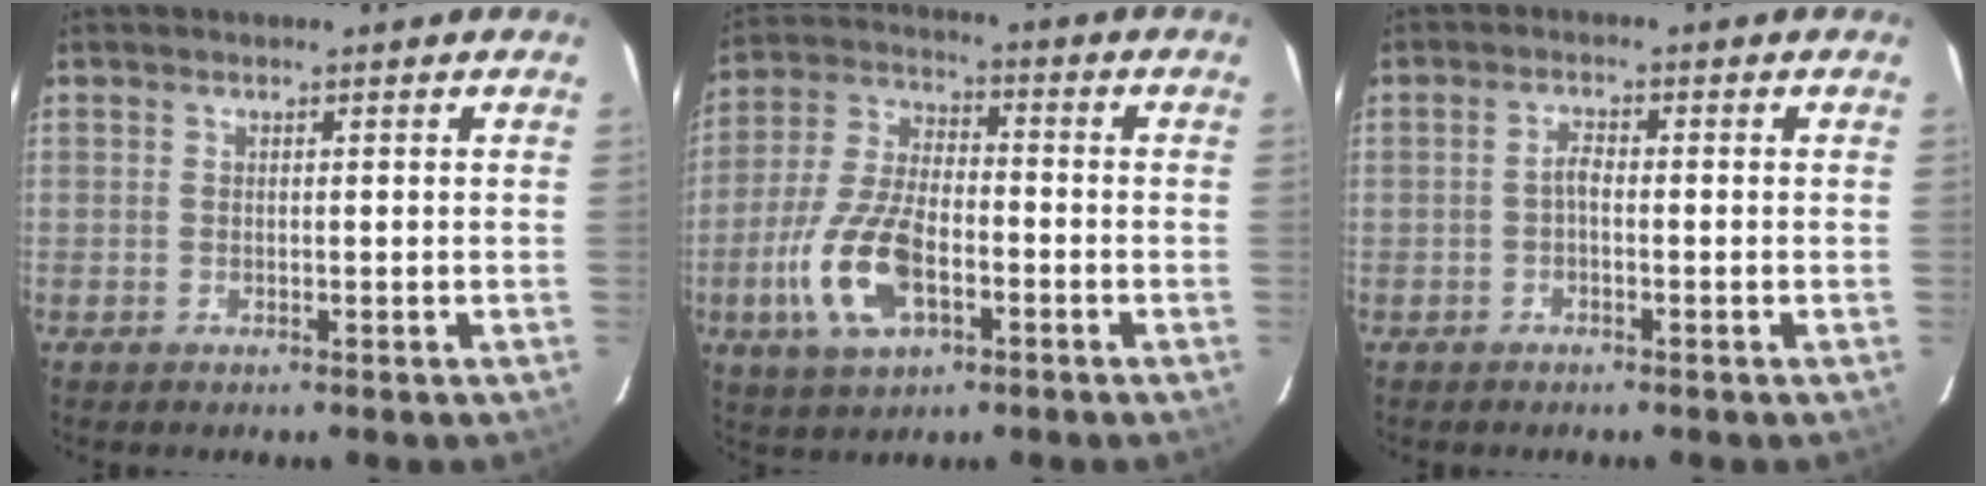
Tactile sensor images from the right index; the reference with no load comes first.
{"total": 14.0, "force": [-5.1, 6.9, 11.1], "torque": [-0.246, -0.003, -0.092]}
{"total": 1.6, "force": [-0.7, 0.6, 1.2], "torque": [-0.025, 0.006, -0.015]}